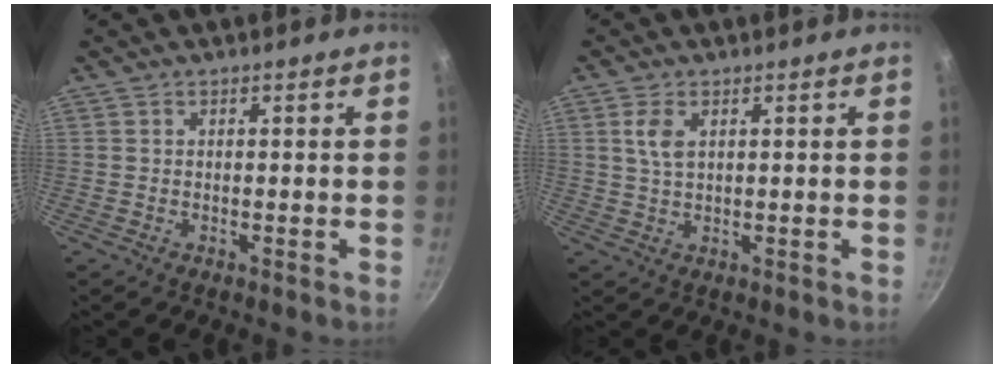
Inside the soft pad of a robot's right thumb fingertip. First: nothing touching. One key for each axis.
{"total": 3.9, "fx": 1.3, "fy": 2.1, "fz": 3.0, "tx": -0.057, "ty": -0.003, "tz": 0.026}